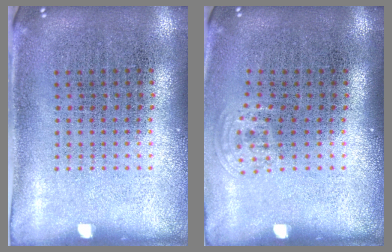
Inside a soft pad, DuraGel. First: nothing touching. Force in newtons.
{"total": 0.8, "press": 0.5, "slide": 0.6}